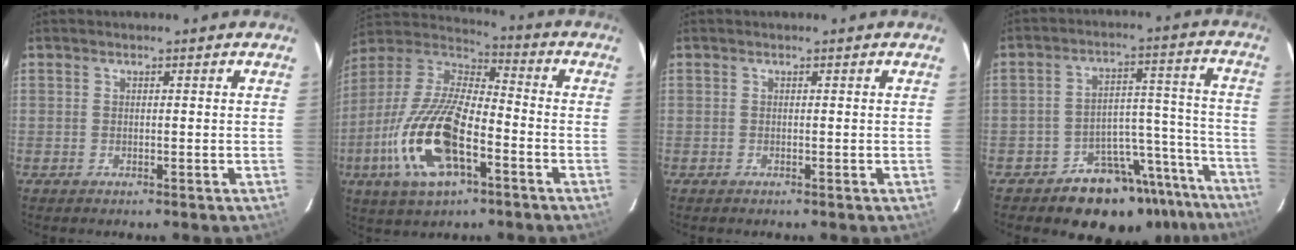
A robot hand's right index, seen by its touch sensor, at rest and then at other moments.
{"total": 20.0, "force": [-7.7, 8.1, 16.6], "torque": [-0.354, -0.022, -0.150]}
{"total": 0.0}
{"total": 16.2, "force": [-13.6, 8.0, 3.8], "torque": [-0.049, 0.067, -0.177]}